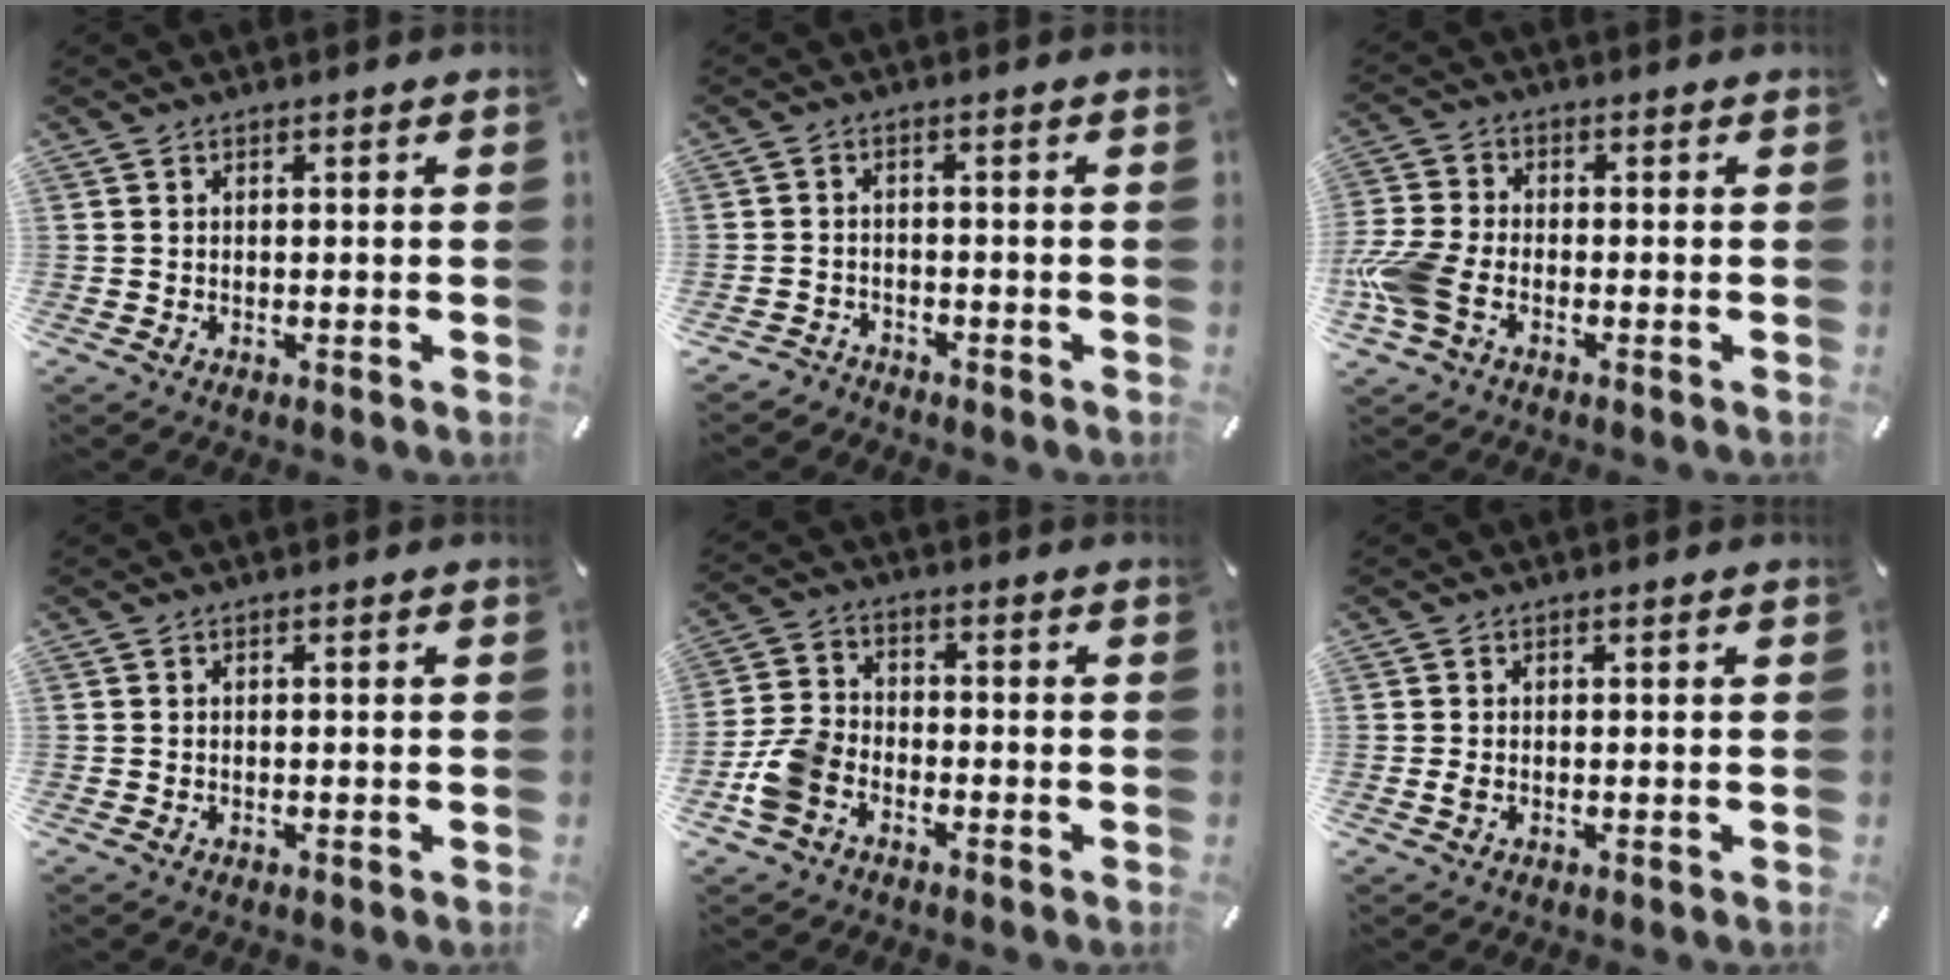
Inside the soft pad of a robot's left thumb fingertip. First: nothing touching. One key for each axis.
{"total": 2.6, "fx": -2.3, "fy": 1.1, "fz": 0.3, "tx": -0.014, "ty": 0.011, "tz": -0.050}
{"total": 8.3, "fx": -3.1, "fy": 5.3, "fz": 5.7, "tx": -0.138, "ty": 0.006, "tz": -0.061}
{"total": 0.0}
{"total": 7.9, "fx": -3.8, "fy": 5.4, "fz": 4.3, "tx": -0.105, "ty": 0.018, "tz": -0.075}
{"total": 0.8, "fx": 0.0, "fy": 0.5, "fz": 0.7, "tx": -0.013, "ty": 0.001, "tz": -0.001}